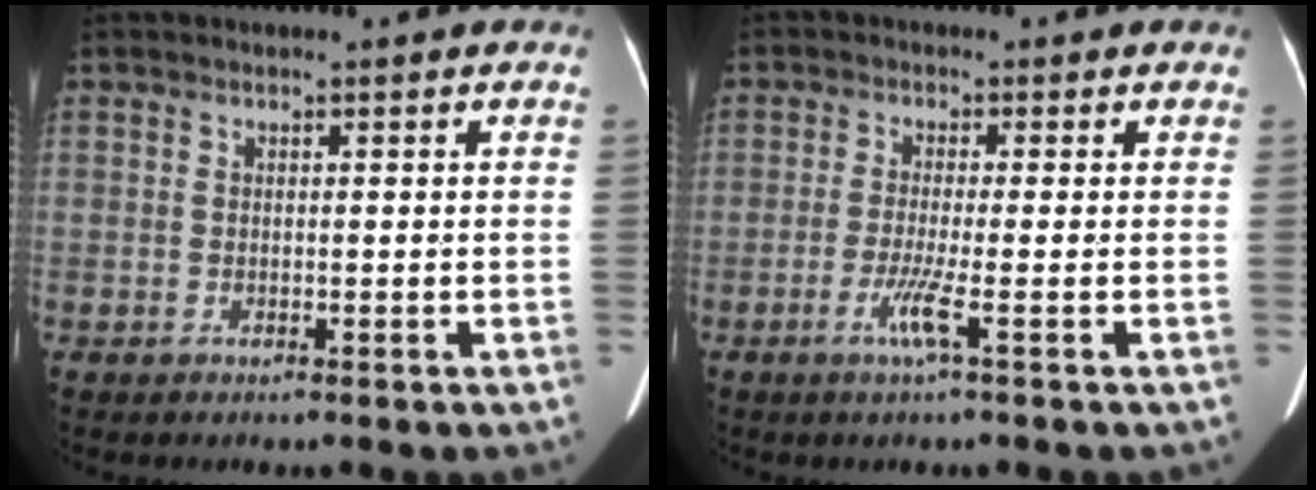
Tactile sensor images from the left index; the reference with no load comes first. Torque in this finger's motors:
{"motor_torque": [0.06, 0.03, 0.03, 0.01]}